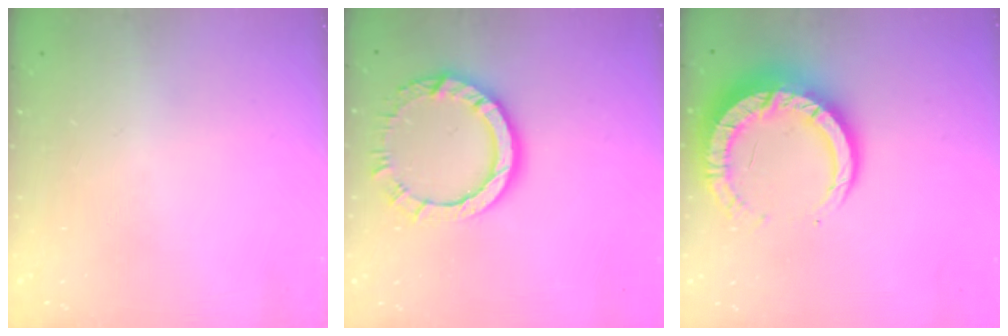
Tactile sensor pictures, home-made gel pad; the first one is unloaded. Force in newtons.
{"total": 10.6, "press": 10.5, "slide": 1.1}
{"total": 13.3, "press": 13.2, "slide": 1.3}